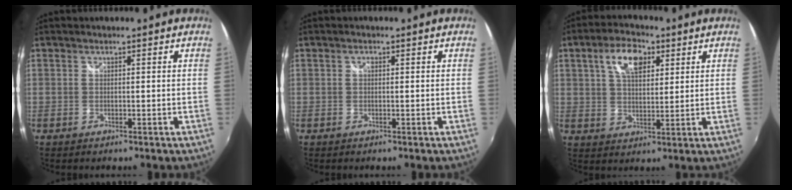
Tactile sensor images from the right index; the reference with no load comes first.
{"total": 0.6, "force": [0.1, 0.4, 0.4], "torque": [-0.007, 0.003, 0.000]}
{"total": 8.7, "force": [3.7, 4.6, 6.4], "torque": [-0.111, 0.023, 0.063]}